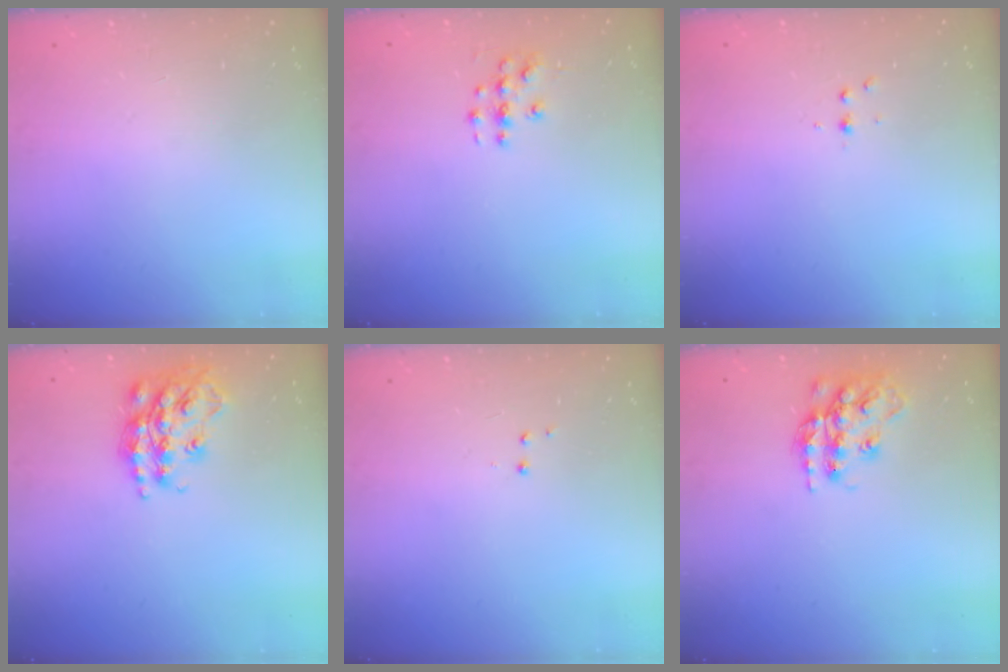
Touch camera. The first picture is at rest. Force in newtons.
{"total": 3.6, "press": 3.6, "slide": 0.3}
{"total": 3.2, "press": 3.1, "slide": 0.4}
{"total": 17.5, "press": 17.5, "slide": 1.0}
{"total": 2.9, "press": 2.8, "slide": 0.7}
{"total": 14.9, "press": 14.8, "slide": 0.8}